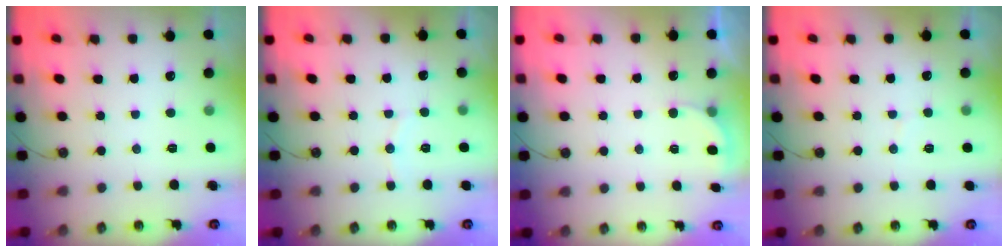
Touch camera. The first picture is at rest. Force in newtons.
{"total": 3.7, "press": 3.6, "slide": 0.9}
{"total": 3.5, "press": 3.5, "slide": 0.6}
{"total": 1.8, "press": 1.8, "slide": 0.1}